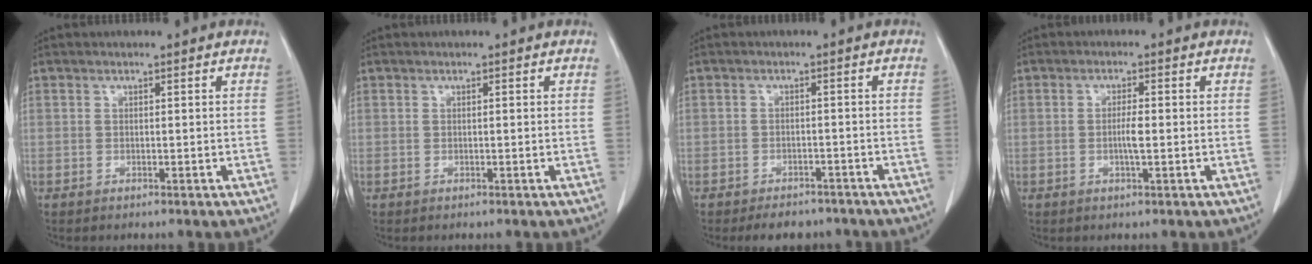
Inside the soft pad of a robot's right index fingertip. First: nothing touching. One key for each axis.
{"total": 0.0}
{"total": 5.1, "fx": -4.3, "fy": 2.6, "fz": 1.1, "tx": -0.010, "ty": 0.006, "tz": -0.055}
{"total": 2.6, "fx": -0.2, "fy": 0.2, "fz": 2.6, "tx": -0.049, "ty": 0.001, "tz": -0.003}